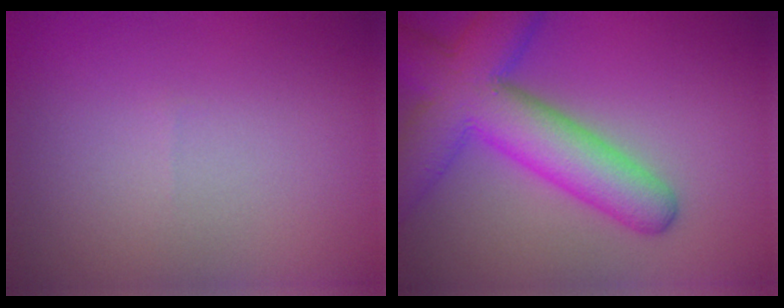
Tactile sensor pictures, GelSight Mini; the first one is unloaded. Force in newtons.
{"total": 8.8, "press": 8.8, "slide": 0.4}